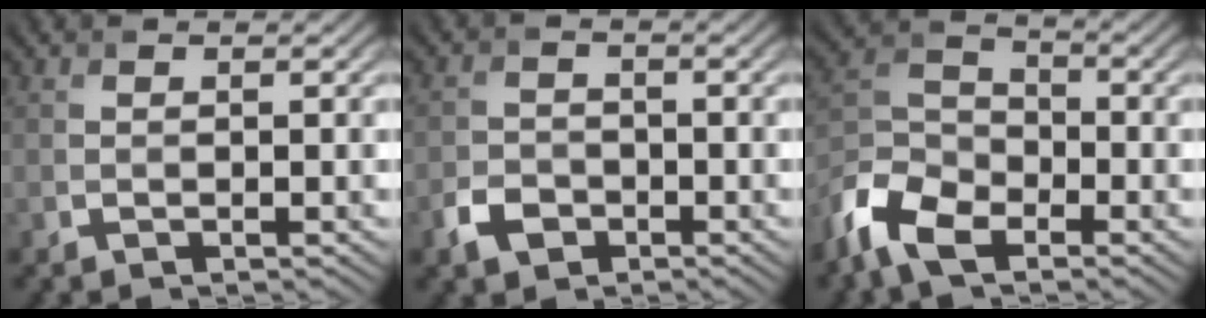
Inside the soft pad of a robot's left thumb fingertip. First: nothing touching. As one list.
[{"total": 3.3, "force": [-1.9, 2.3, 1.4], "torque": [-0.032, -0.003, -0.043]}, {"total": 8.8, "force": [-6.0, 4.4, 4.8], "torque": [-0.116, -0.011, -0.138]}]